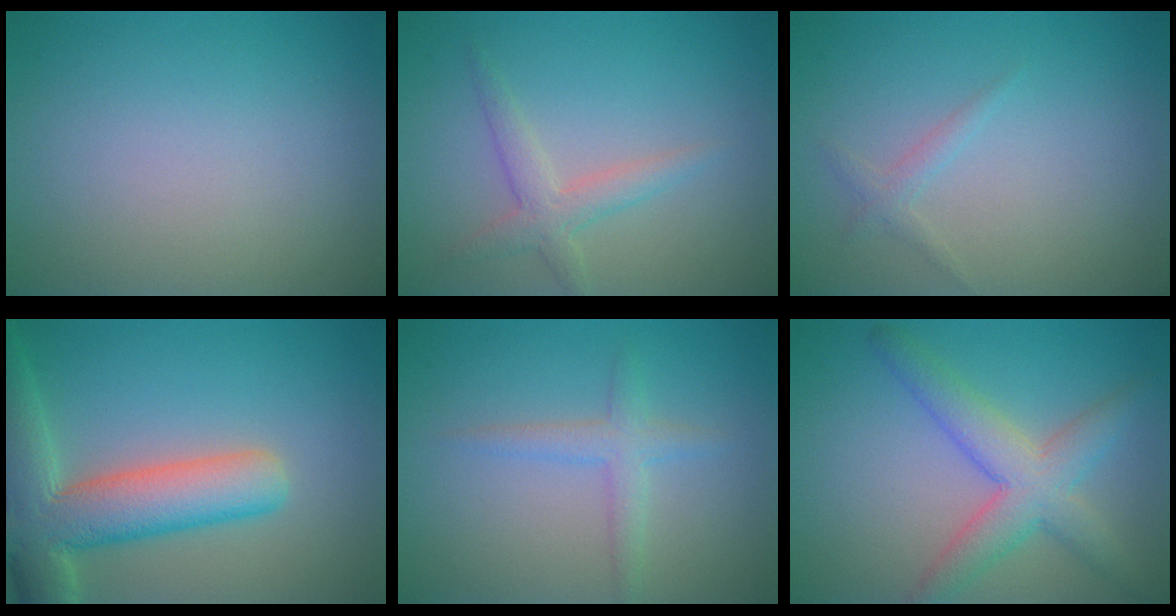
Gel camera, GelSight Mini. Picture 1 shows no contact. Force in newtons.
{"total": 2.4, "press": 2.4, "slide": 0.1}
{"total": 1.1, "press": 1.1, "slide": 0.1}
{"total": 9.0, "press": 9.0, "slide": 0.8}
{"total": 2.0, "press": 2.0, "slide": 0.1}
{"total": 5.2, "press": 5.2, "slide": 0.2}